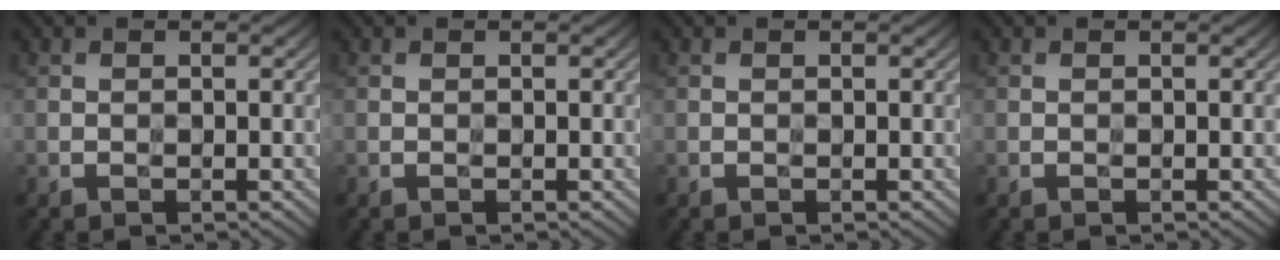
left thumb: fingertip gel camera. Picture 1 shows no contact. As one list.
[{"total": 0.0}, {"total": 0.0}, {"total": 0.0}]